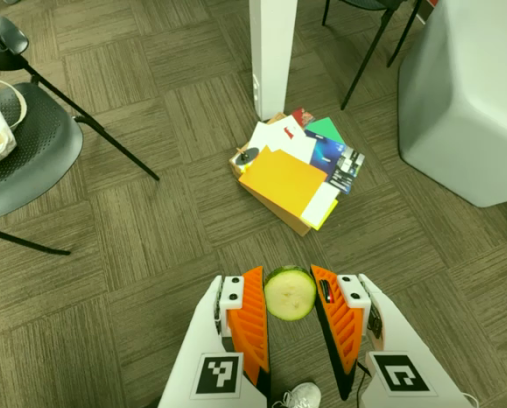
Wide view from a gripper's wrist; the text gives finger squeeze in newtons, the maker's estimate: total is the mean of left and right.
{"total": 9.3, "left": 9.5, "right": 9.0}